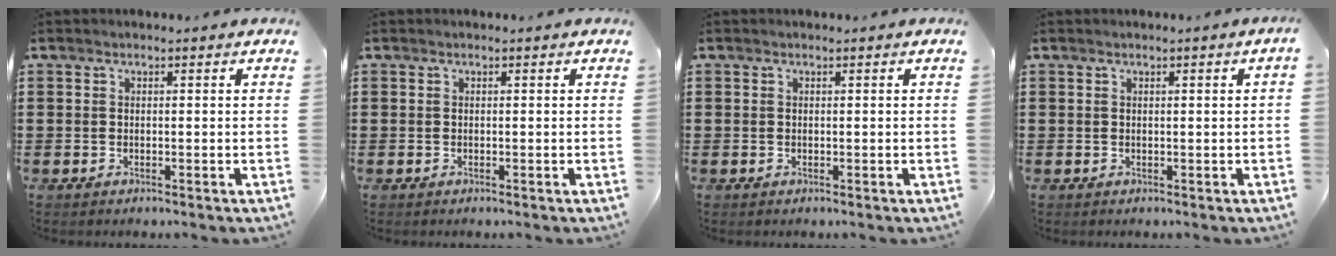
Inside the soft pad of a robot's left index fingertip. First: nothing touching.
{"total": 0.0}
{"total": 0.0}
{"total": 0.6, "force": [0.0, -0.2, 0.5], "torque": [-0.008, -0.005, 0.001]}